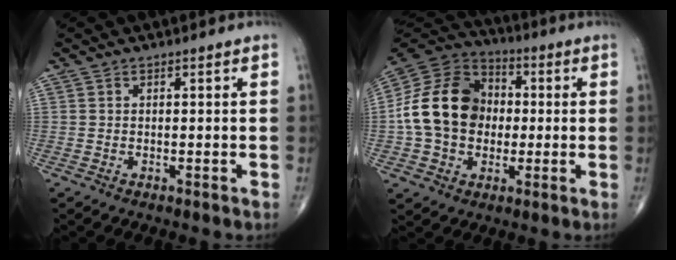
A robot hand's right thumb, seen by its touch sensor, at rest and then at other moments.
{"total": 17.8, "force": [-0.2, 14.1, 10.8], "torque": [-0.177, 0.029, -0.008]}